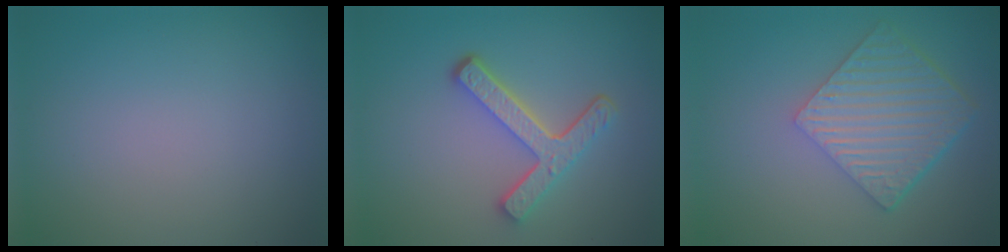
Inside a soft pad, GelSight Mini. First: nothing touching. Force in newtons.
{"total": 4.7, "press": 3.5, "slide": 3.2}
{"total": 6.4, "press": 4.5, "slide": 4.6}